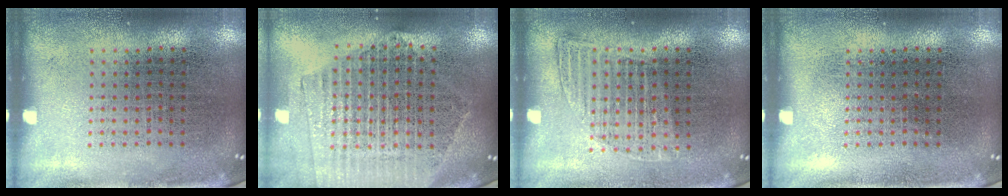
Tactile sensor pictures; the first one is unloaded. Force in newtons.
{"total": 2.1, "press": 1.9, "slide": 0.9}
{"total": 1.1, "press": 1.0, "slide": 0.5}
{"total": 0.0}